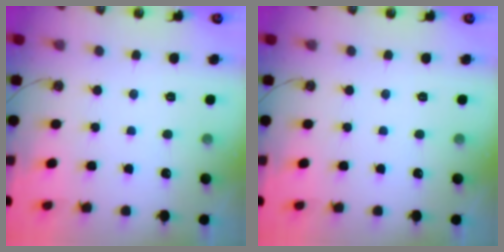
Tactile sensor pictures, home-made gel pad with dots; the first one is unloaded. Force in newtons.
{"total": 0.0}